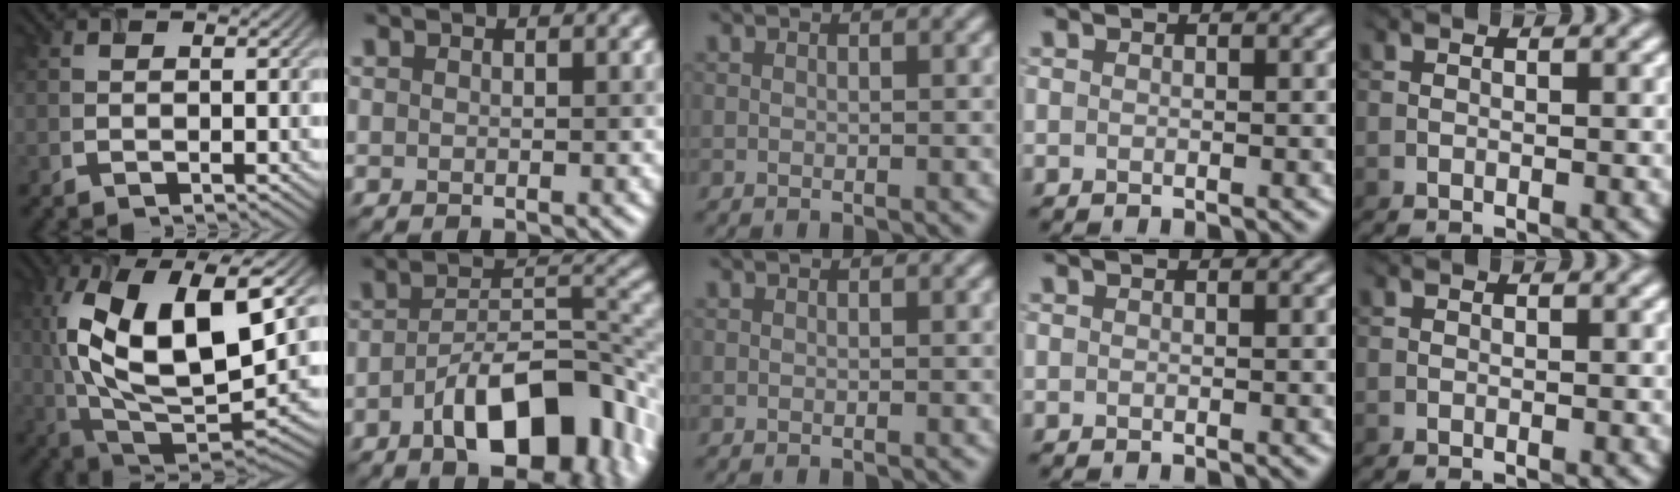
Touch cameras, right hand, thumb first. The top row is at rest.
{"thumb": {"total": 16.6, "force": [2.9, 7.9, 14.3], "torque": [-0.284, -0.003, 0.057]}, "index": {"total": 10.7, "force": [-4.9, 4.3, 8.5], "torque": [-0.128, 0.013, -0.088]}}